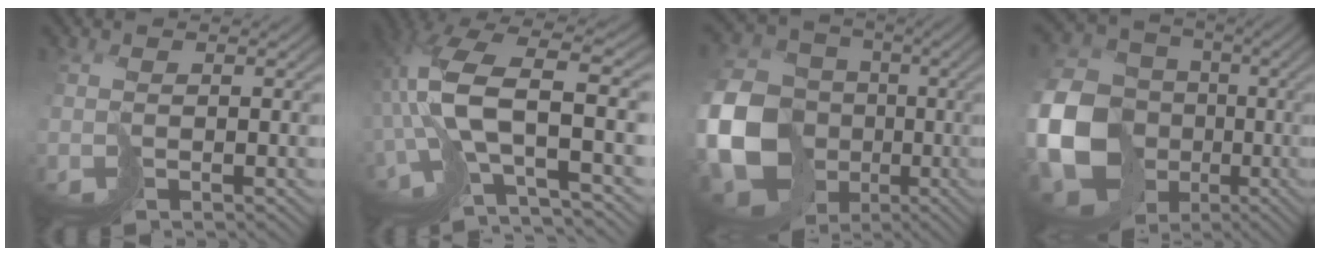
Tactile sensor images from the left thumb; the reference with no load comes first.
{"total": 12.6, "force": [-1.9, 4.7, 11.6], "torque": [-0.266, 0.000, -0.033]}
{"total": 18.0, "force": [-4.3, 15.5, 8.2], "torque": [-0.232, -0.041, -0.085]}
{"total": 16.7, "force": [-3.9, 14.2, 7.7], "torque": [-0.230, -0.035, -0.067]}